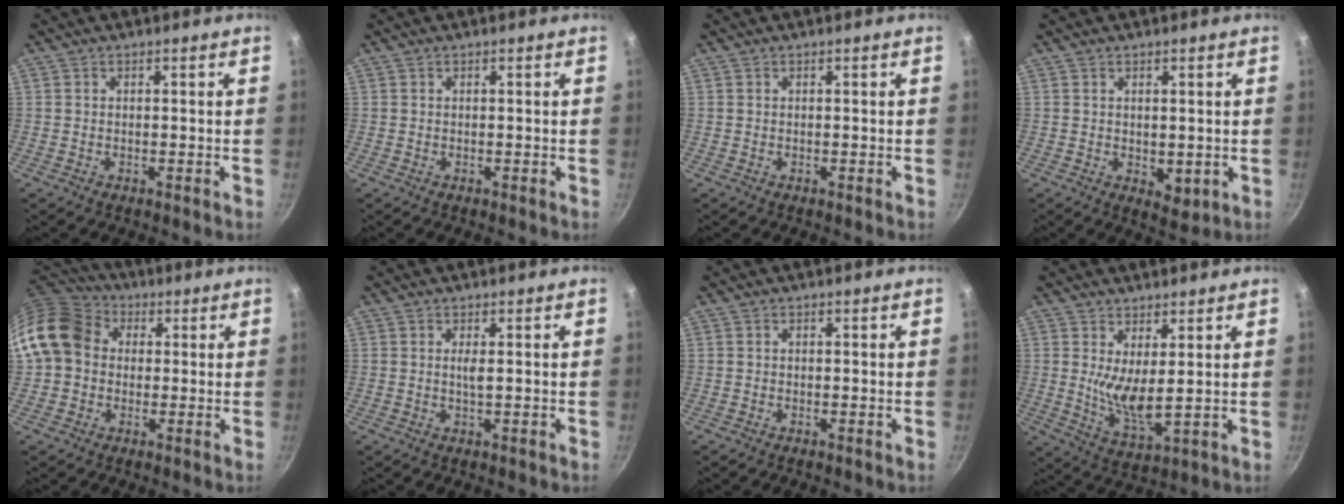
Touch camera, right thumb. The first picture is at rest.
{"total": 0.0}
{"total": 0.0}
{"total": 3.5, "force": [0.1, 2.1, 2.7], "torque": [-0.033, -0.011, 0.006]}
{"total": 13.5, "force": [1.6, 11.0, 7.6], "torque": [-0.122, 0.027, 0.014]}
{"total": 1.4, "force": [0.3, 0.2, 1.4], "torque": [-0.027, -0.002, 0.004]}
{"total": 0.0}
{"total": 7.5, "force": [2.4, 2.4, 6.7], "torque": [-0.122, -0.043, 0.047]}